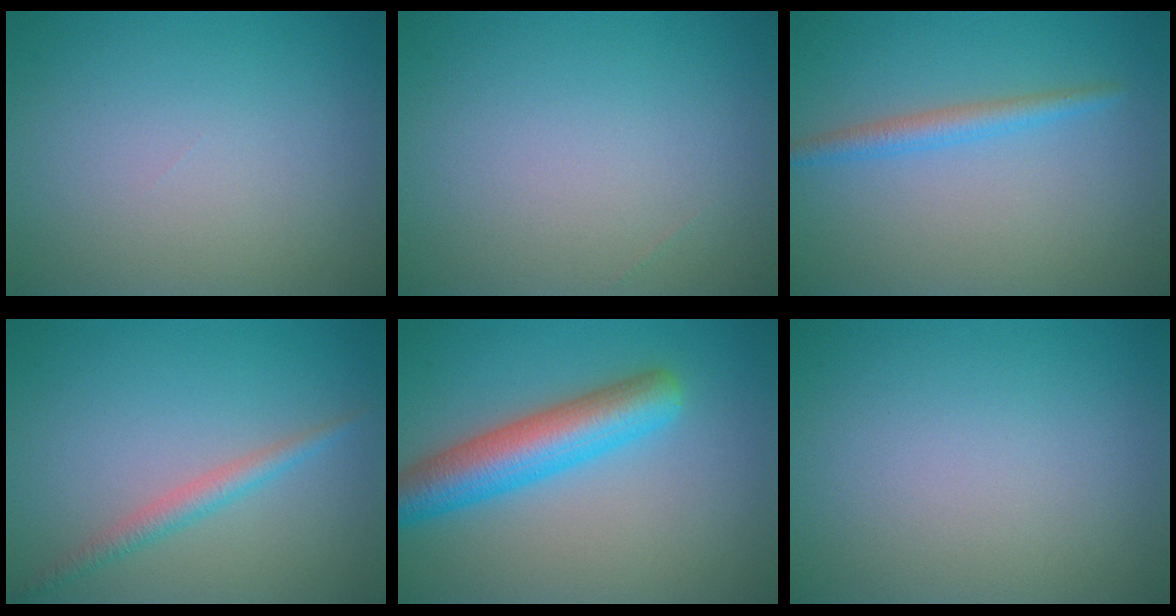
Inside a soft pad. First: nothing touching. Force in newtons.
{"total": 0.0}
{"total": 2.1, "press": 2.0, "slide": 0.2}
{"total": 2.0, "press": 2.0, "slide": 0.1}
{"total": 6.3, "press": 6.2, "slide": 0.3}
{"total": 0.0}